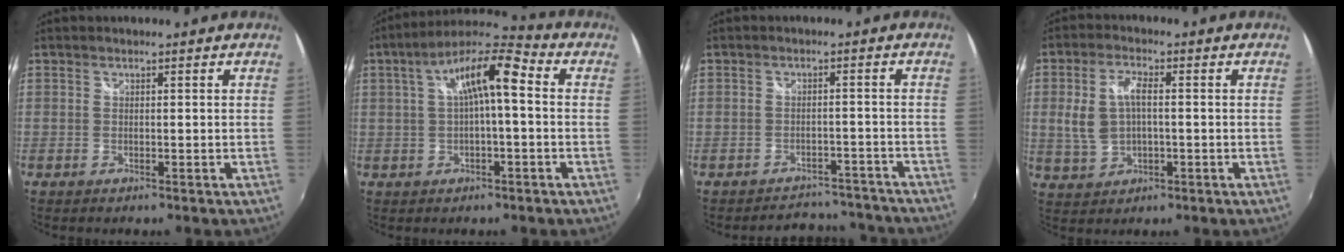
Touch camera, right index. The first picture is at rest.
{"total": 11.2, "force": [1.7, 3.0, 10.6], "torque": [-0.189, 0.030, 0.025]}
{"total": 10.1, "force": [-9.2, 4.1, 1.2], "torque": [-0.020, 0.034, -0.106]}
{"total": 7.4, "force": [0.1, 4.1, 6.1], "torque": [-0.132, 0.007, 0.009]}